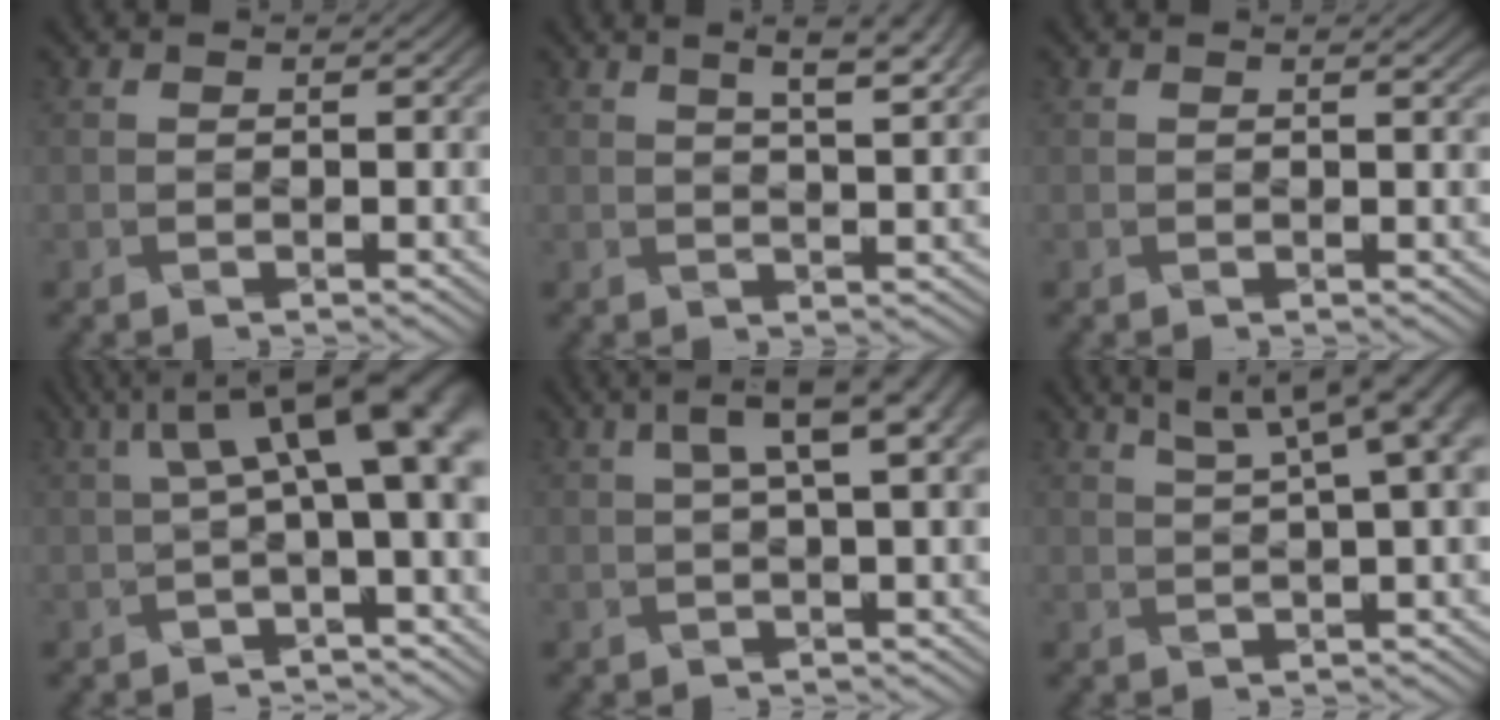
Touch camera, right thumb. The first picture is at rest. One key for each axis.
{"total": 7.1, "fx": 4.0, "fy": 2.0, "fz": 5.5, "tx": -0.057, "ty": 0.028, "tz": 0.043}
{"total": 0.8, "fx": 0.6, "fy": 0.1, "fz": 0.5, "tx": -0.006, "ty": -0.003, "tz": 0.004}
{"total": 11.0, "fx": 2.3, "fy": 3.4, "fz": 10.2, "tx": -0.148, "ty": 0.019, "tz": 0.046}
{"total": 6.3, "fx": 1.7, "fy": 1.6, "fz": 5.9, "tx": -0.074, "ty": 0.025, "tz": 0.033}
{"total": 12.2, "fx": 5.6, "fy": 4.5, "fz": 9.8, "tx": -0.108, "ty": 0.055, "tz": 0.061}